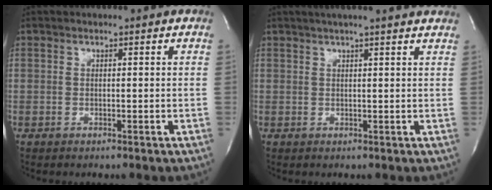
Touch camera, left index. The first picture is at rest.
{"total": 10.0, "force": [8.6, 0.3, 5.1], "torque": [-0.079, 0.026, 0.096]}